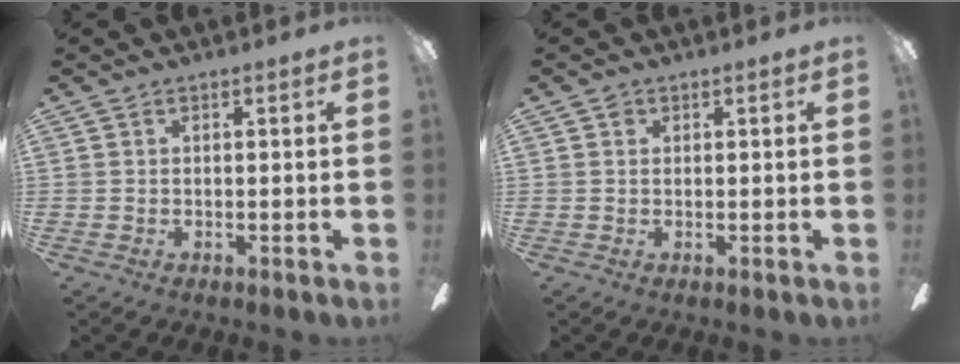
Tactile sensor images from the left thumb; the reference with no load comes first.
{"total": 1.0, "force": [0.3, 0.9, 0.3], "torque": [-0.007, 0.005, 0.005]}